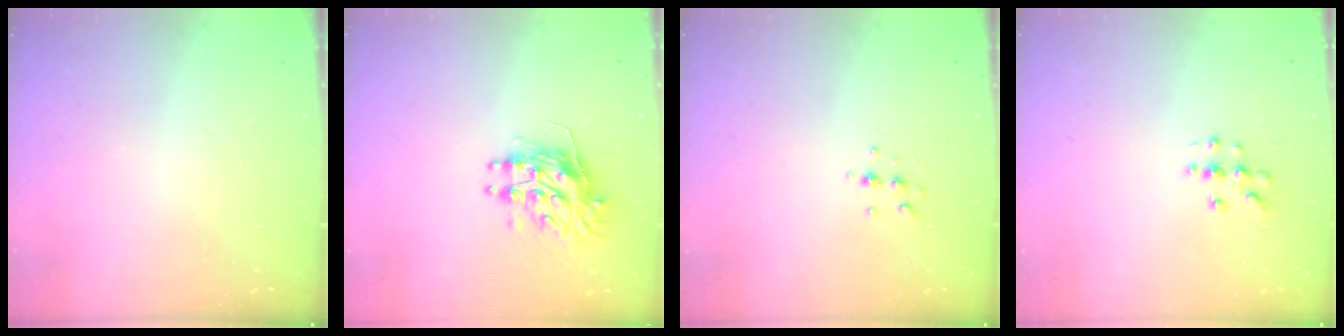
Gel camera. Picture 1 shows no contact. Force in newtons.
{"total": 9.6, "press": 9.6, "slide": 0.3}
{"total": 4.7, "press": 4.4, "slide": 1.6}
{"total": 3.4, "press": 3.4, "slide": 0.4}